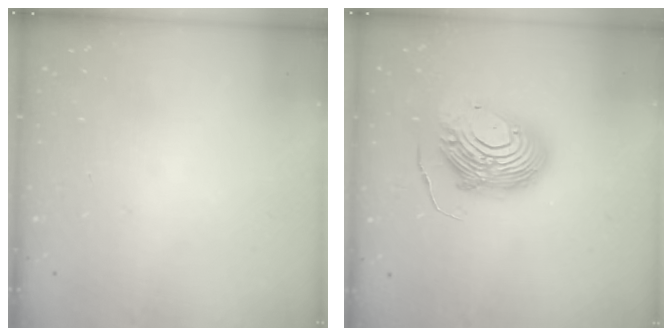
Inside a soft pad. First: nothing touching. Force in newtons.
{"total": 14.9, "press": 14.9, "slide": 1.5}